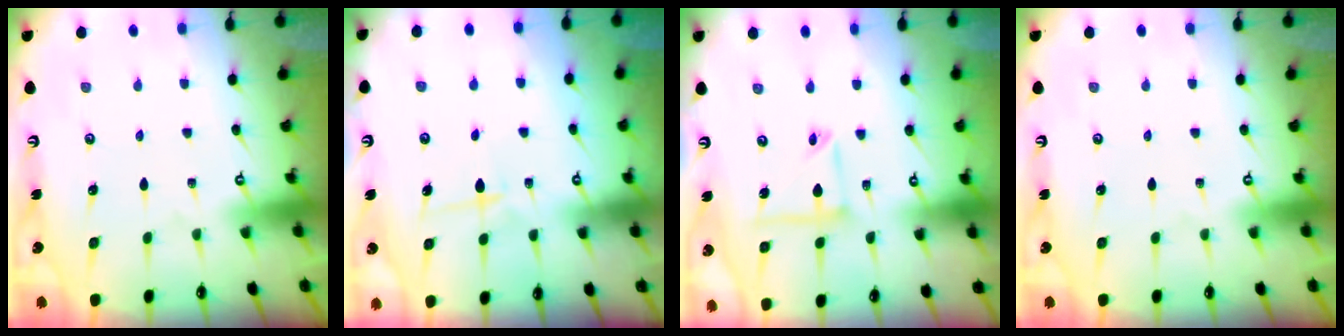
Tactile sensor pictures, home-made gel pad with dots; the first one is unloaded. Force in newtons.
{"total": 5.6, "press": 5.5, "slide": 0.7}
{"total": 8.0, "press": 8.0, "slide": 0.4}
{"total": 0.0}